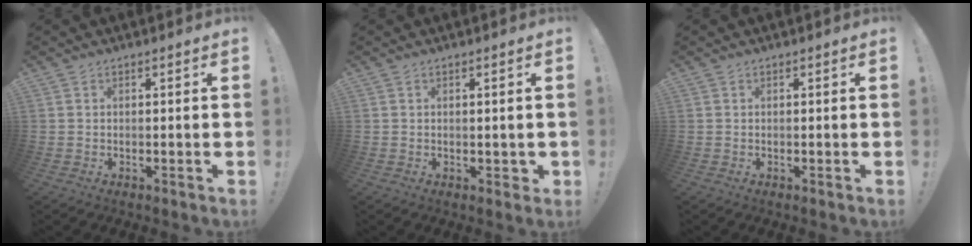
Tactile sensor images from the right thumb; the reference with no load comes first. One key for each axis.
{"total": 1.7, "fx": 0.4, "fy": 1.2, "fz": 1.1, "tx": -0.005, "ty": -0.002, "tz": 0.006}
{"total": 0.0}